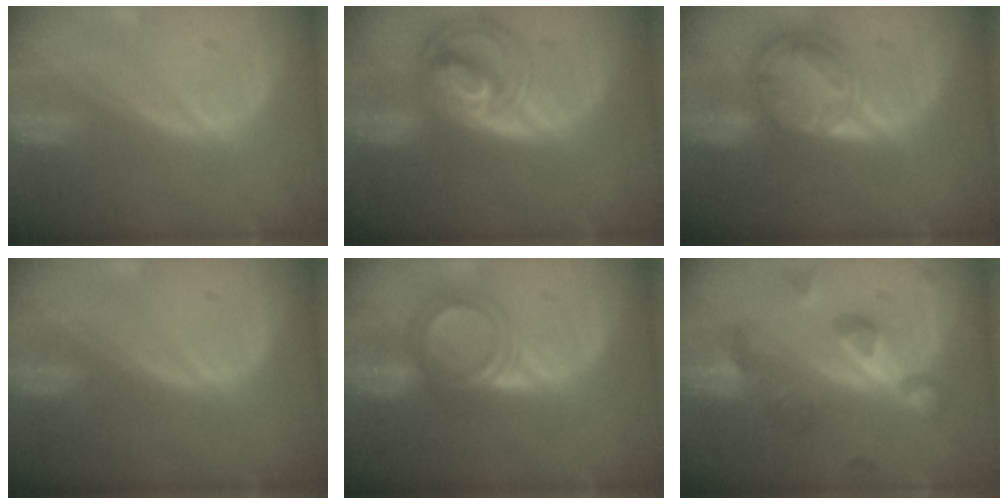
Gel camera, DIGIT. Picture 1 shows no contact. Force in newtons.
{"total": 8.7, "press": 7.5, "slide": 4.4}
{"total": 8.7, "press": 7.4, "slide": 4.6}
{"total": 0.0}
{"total": 5.1, "press": 5.0, "slide": 0.9}
{"total": 8.3, "press": 8.1, "slide": 1.7}